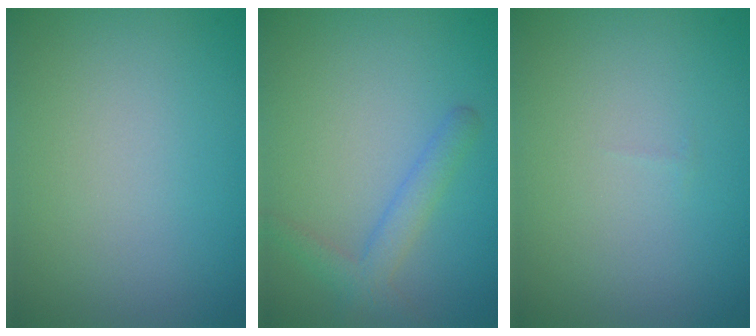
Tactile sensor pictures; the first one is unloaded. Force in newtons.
{"total": 2.3, "press": 2.3, "slide": 0.1}
{"total": 0.0}